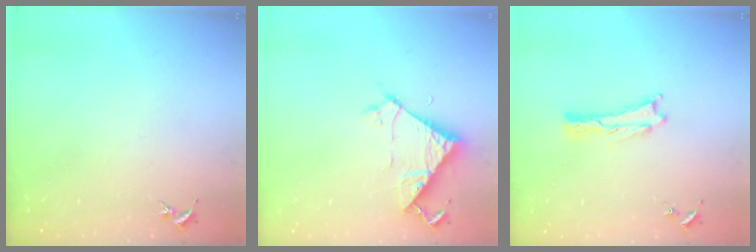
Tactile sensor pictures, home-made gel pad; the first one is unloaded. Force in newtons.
{"total": 6.4, "press": 6.4, "slide": 0.4}
{"total": 0.0}